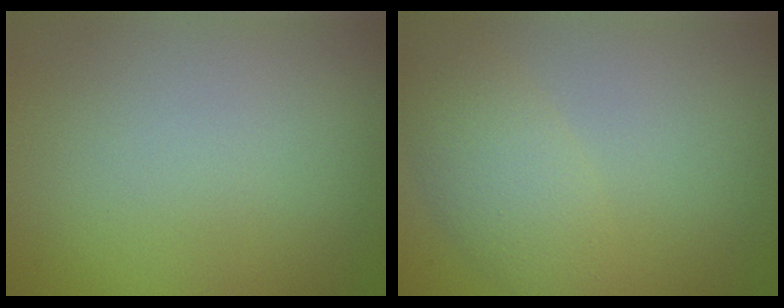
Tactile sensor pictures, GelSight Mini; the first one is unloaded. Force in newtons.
{"total": 3.6, "press": 3.6, "slide": 0.1}